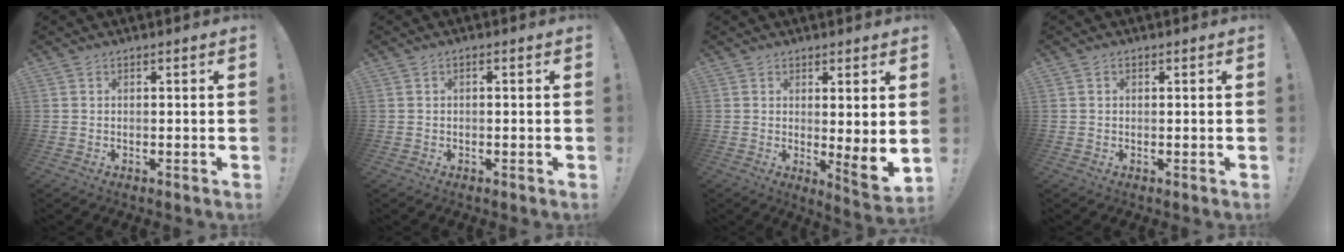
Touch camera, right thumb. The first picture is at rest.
{"total": 0.9, "force": [-0.7, 0.2, 0.6], "torque": [-0.018, 0.005, -0.010]}
{"total": 6.5, "force": [0.5, -0.3, 6.5], "torque": [-0.078, -0.031, 0.005]}
{"total": 0.6, "force": [0.2, 0.5, 0.2], "torque": [-0.004, 0.002, 0.004]}